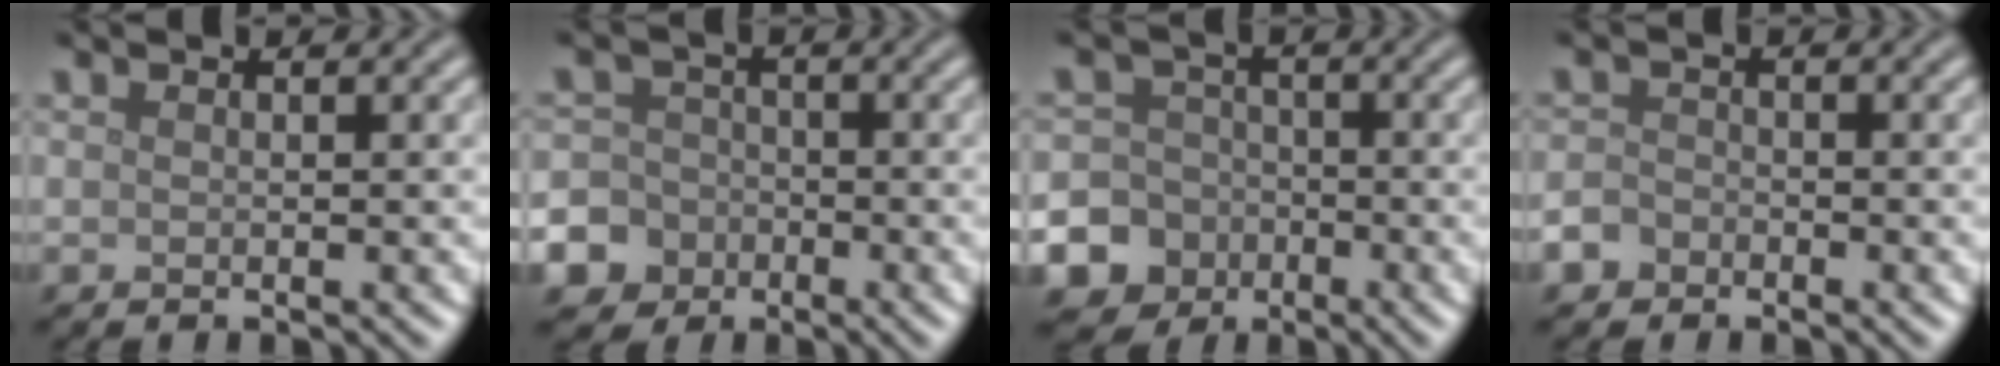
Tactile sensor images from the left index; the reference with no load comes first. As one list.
[{"total": 9.0, "force": [-4.5, 7.6, 1.5], "torque": [-0.043, -0.025, -0.103]}, {"total": 12.7, "force": [-5.5, 11.3, 1.8], "torque": [-0.065, -0.037, -0.112]}, {"total": 1.9, "force": [-1.3, 1.3, 0.4], "torque": [-0.006, 0.004, -0.032]}]